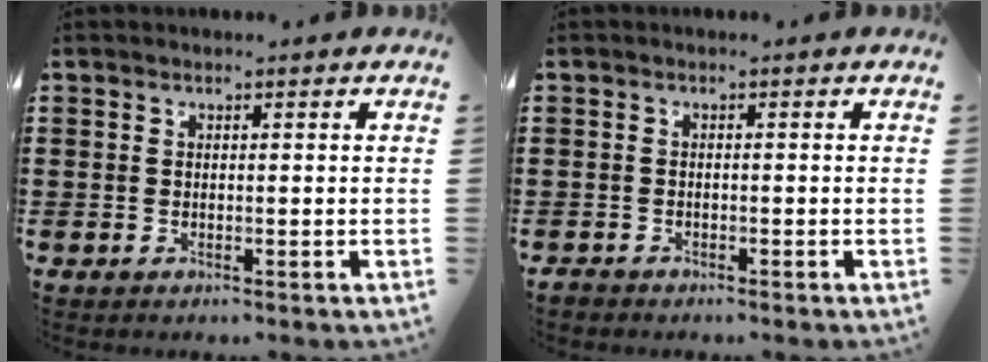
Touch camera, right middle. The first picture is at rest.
{"total": 0.9, "force": [-0.9, 0.3, 0.1], "torque": [-0.004, 0.000, -0.018]}